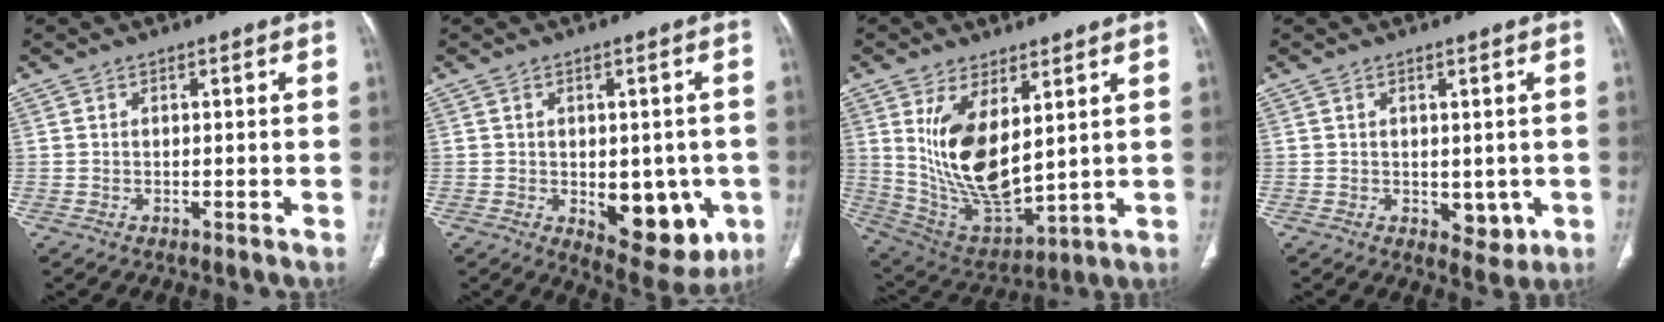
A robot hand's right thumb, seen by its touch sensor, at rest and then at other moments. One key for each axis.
{"total": 13.0, "fx": -3.2, "fy": 7.4, "fz": 10.2, "tx": -0.085, "ty": -0.004, "tz": -0.023}
{"total": 15.9, "fx": 4.5, "fy": 7.5, "fz": 13.3, "tx": -0.238, "ty": -0.030, "tz": 0.112}
{"total": 4.1, "fx": -0.2, "fy": 2.8, "fz": 2.9, "tx": -0.021, "ty": -0.009, "tz": 0.010}